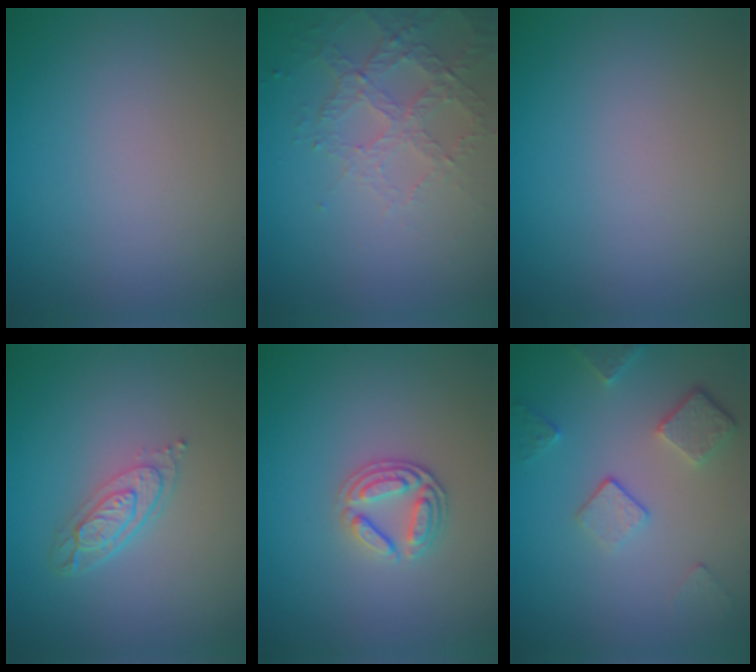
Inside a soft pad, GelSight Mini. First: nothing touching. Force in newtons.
{"total": 3.3, "press": 3.0, "slide": 1.2}
{"total": 0.0}
{"total": 3.4, "press": 2.6, "slide": 2.2}
{"total": 2.7, "press": 2.5, "slide": 0.8}
{"total": 3.7, "press": 2.9, "slide": 2.4}